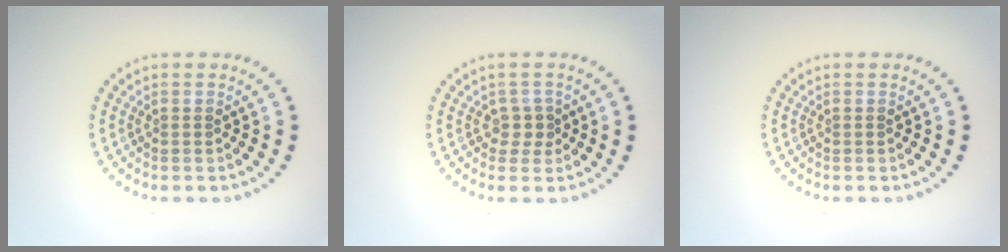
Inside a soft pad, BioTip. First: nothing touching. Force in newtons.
{"total": 1.6, "press": 1.2, "slide": 1.0}
{"total": 0.0}